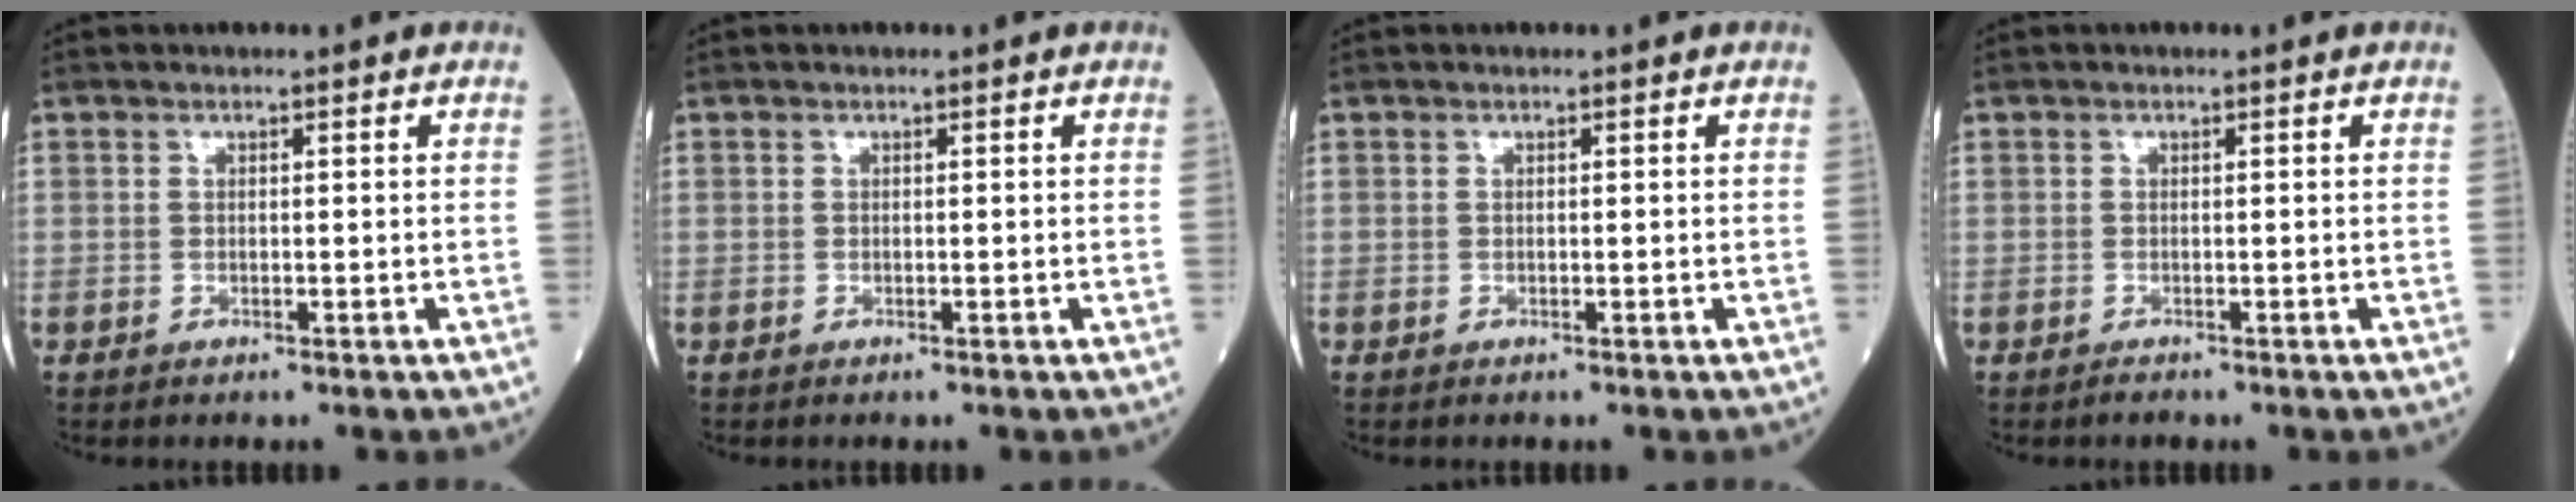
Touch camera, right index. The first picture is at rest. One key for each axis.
{"total": 0.0}
{"total": 0.0}
{"total": 0.6, "fx": -0.5, "fy": 0.3, "fz": 0.0, "tx": -0.001, "ty": 0.001, "tz": -0.012}